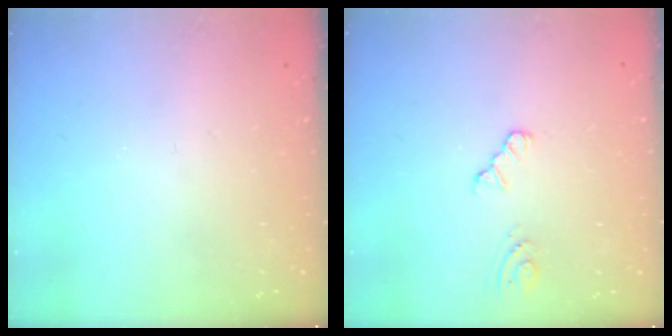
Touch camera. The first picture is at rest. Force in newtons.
{"total": 3.5, "press": 3.4, "slide": 0.5}